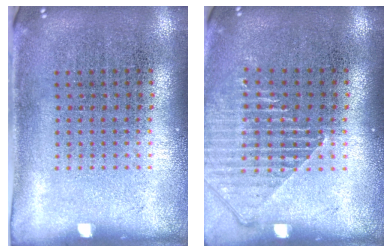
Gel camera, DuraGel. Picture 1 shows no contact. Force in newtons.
{"total": 1.3, "press": 1.3, "slide": 0.1}